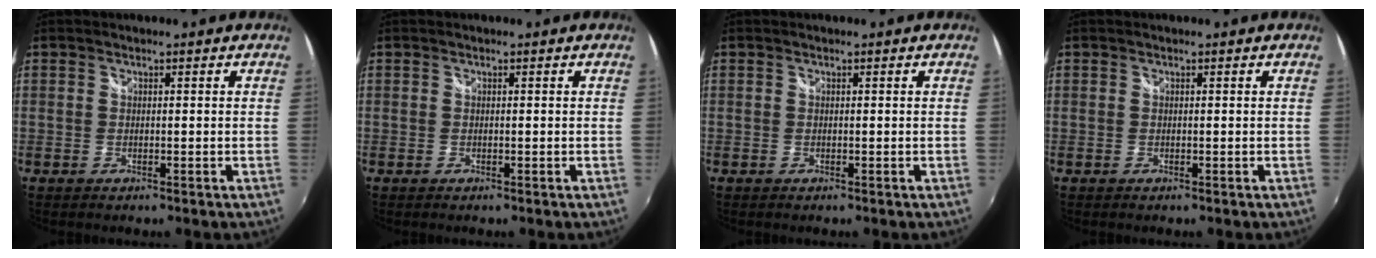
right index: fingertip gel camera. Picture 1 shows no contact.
{"total": 0.0}
{"total": 0.0}
{"total": 0.0}